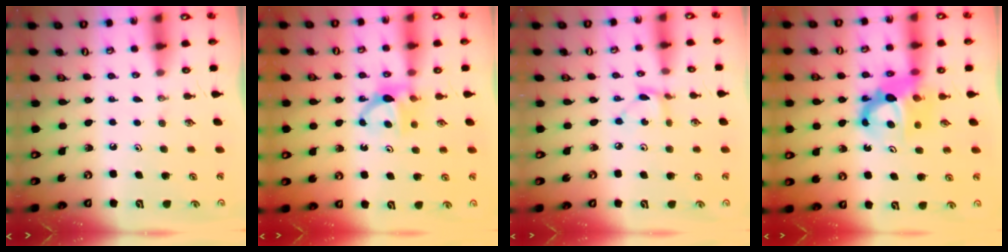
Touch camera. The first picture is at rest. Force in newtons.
{"total": 6.0, "press": 6.0, "slide": 0.7}
{"total": 2.7, "press": 2.7, "slide": 0.2}
{"total": 10.1, "press": 10.1, "slide": 0.8}